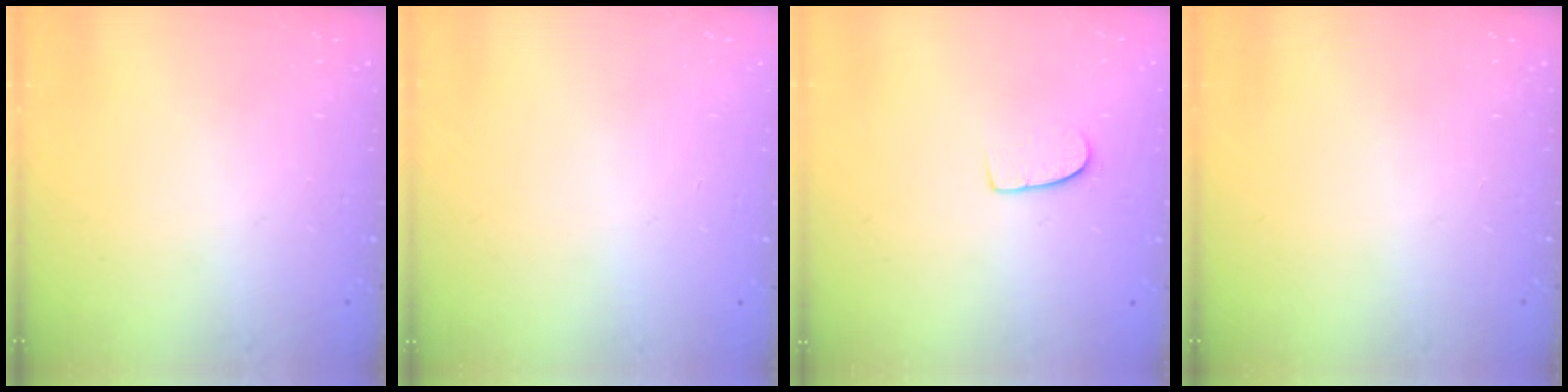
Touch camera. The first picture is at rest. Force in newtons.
{"total": 0.0}
{"total": 6.5, "press": 6.5, "slide": 0.5}
{"total": 0.0}